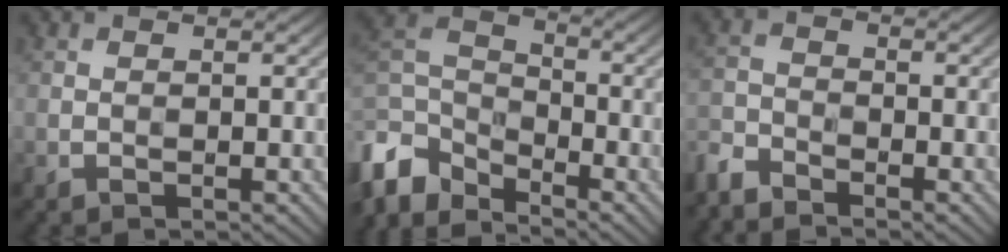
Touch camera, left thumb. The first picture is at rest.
{"total": 9.9, "force": [-6.3, 6.0, 4.7], "torque": [-0.137, -0.003, -0.131]}
{"total": 4.7, "force": [-4.4, 1.3, 1.1], "torque": [-0.039, -0.019, -0.094]}